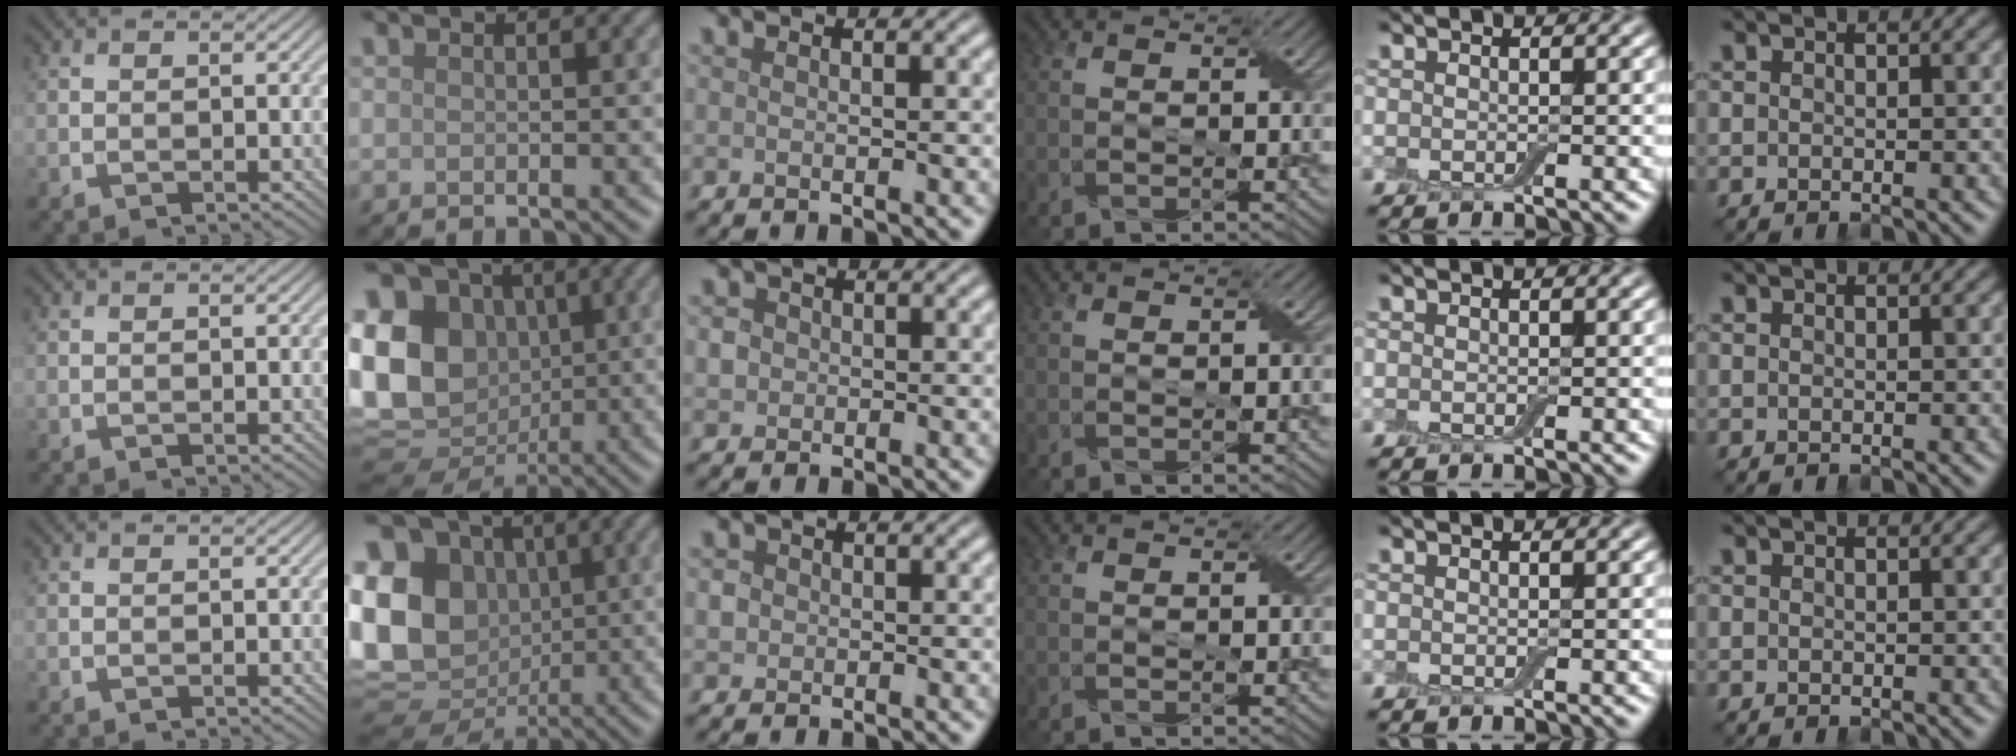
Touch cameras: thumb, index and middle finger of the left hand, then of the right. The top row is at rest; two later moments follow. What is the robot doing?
{"motion": "fold", "object": "aluminum foil"}